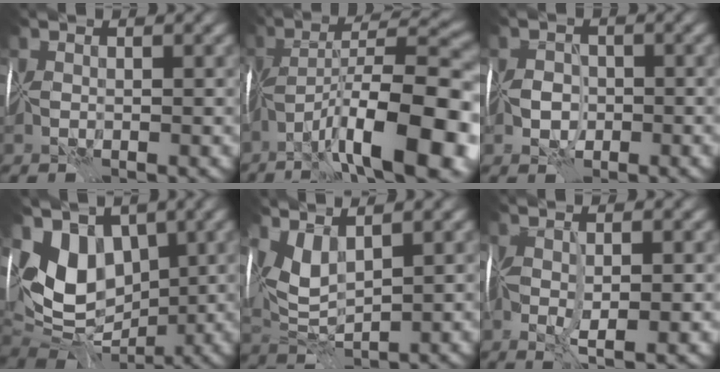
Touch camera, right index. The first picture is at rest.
{"total": 13.0, "force": [-6.7, 2.3, 10.9], "torque": [-0.169, 0.002, -0.112]}
{"total": 1.1, "force": [-0.8, 0.6, 0.3], "torque": [0.005, -0.003, -0.019]}
{"total": 8.1, "force": [1.6, 5.7, 5.5], "torque": [-0.093, -0.016, 0.026]}
{"total": 2.6, "force": [1.6, 0.6, 1.9], "torque": [-0.040, -0.008, 0.038]}
{"total": 2.0, "force": [-0.7, 0.0, 1.8], "torque": [-0.034, -0.011, -0.009]}